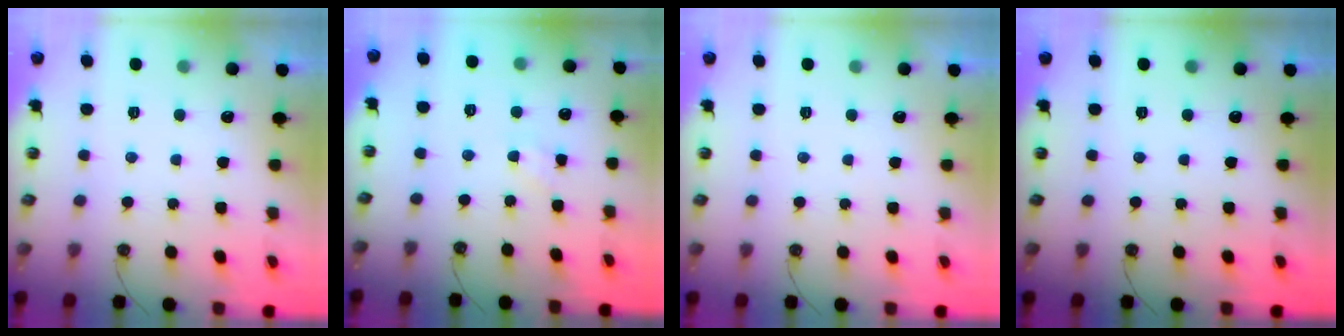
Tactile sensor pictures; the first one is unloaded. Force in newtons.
{"total": 1.1, "press": 1.0, "slide": 0.2}
{"total": 0.0}
{"total": 0.0}